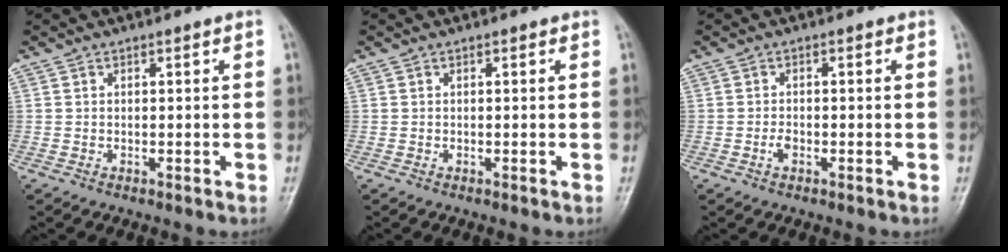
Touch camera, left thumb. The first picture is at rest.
{"total": 0.0}
{"total": 1.6, "force": [-0.6, 1.0, 1.1], "torque": [-0.016, 0.002, -0.016]}